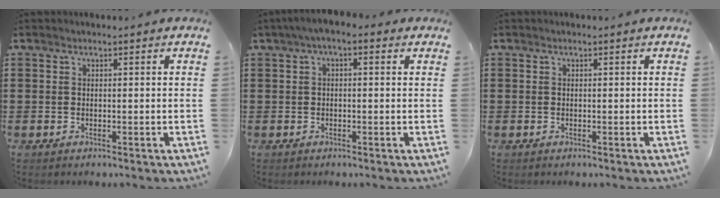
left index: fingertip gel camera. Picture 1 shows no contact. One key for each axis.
{"total": 2.0, "fx": -0.7, "fy": 0.7, "fz": 1.7, "tx": -0.030, "ty": 0.004, "tz": -0.017}
{"total": 0.0}